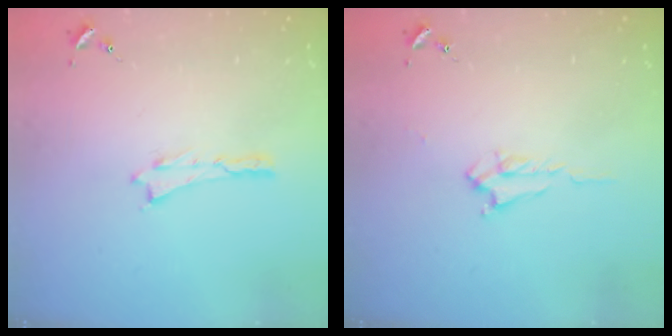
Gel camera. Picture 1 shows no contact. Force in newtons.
{"total": 1.7, "press": 1.7, "slide": 0.3}